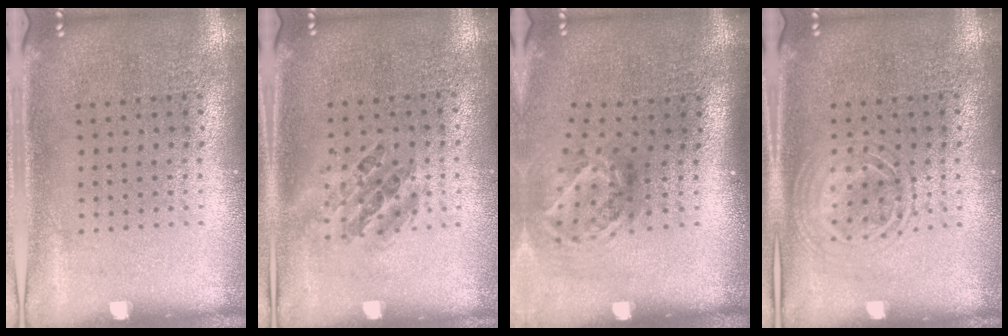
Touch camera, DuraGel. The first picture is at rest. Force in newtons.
{"total": 0.9, "press": 0.8, "slide": 0.4}
{"total": 1.9, "press": 1.2, "slide": 1.5}
{"total": 1.2, "press": 1.2, "slide": 0.1}